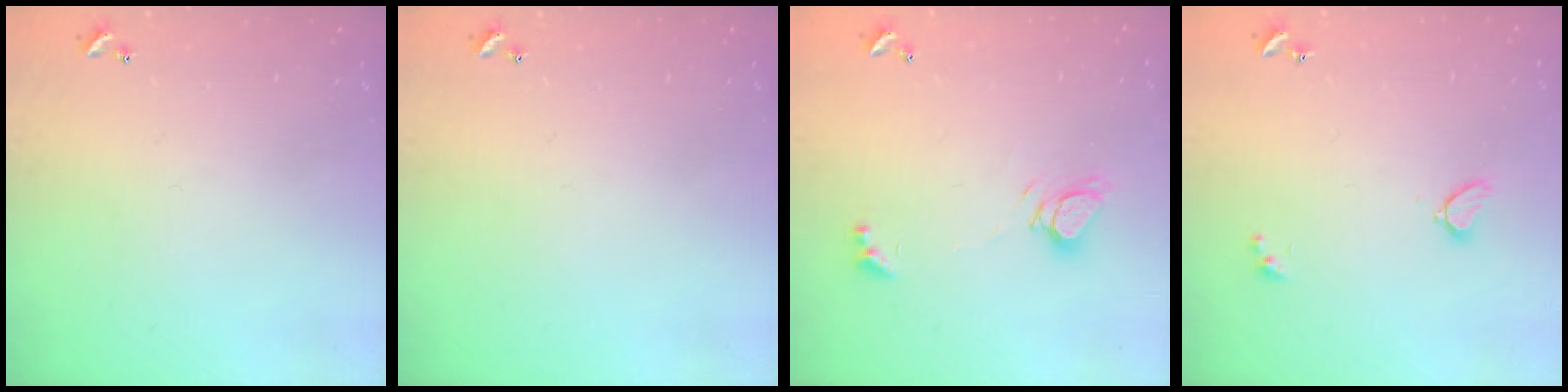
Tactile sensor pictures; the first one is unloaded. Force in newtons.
{"total": 0.0}
{"total": 6.6, "press": 6.6, "slide": 0.9}
{"total": 1.9, "press": 1.9, "slide": 0.3}